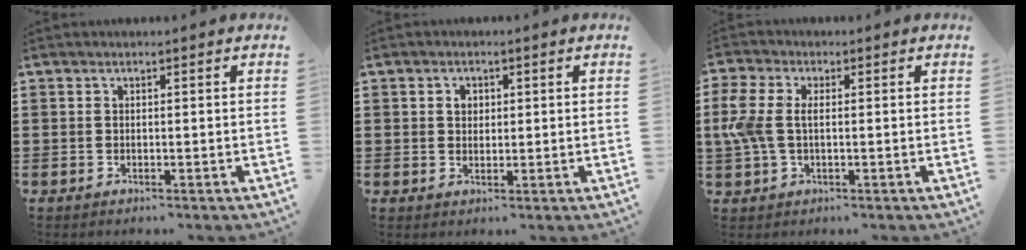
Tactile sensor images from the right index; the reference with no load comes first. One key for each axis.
{"total": 1.7, "fx": 0.5, "fy": 1.4, "fz": 0.9, "tx": -0.022, "ty": 0.009, "tz": 0.008}
{"total": 5.2, "fx": -0.1, "fy": 2.8, "fz": 4.4, "tx": -0.121, "ty": -0.006, "tz": -0.012}